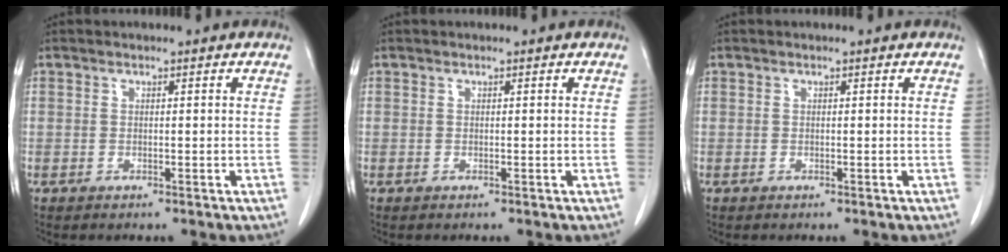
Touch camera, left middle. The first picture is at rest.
{"total": 0.0}
{"total": 0.0}